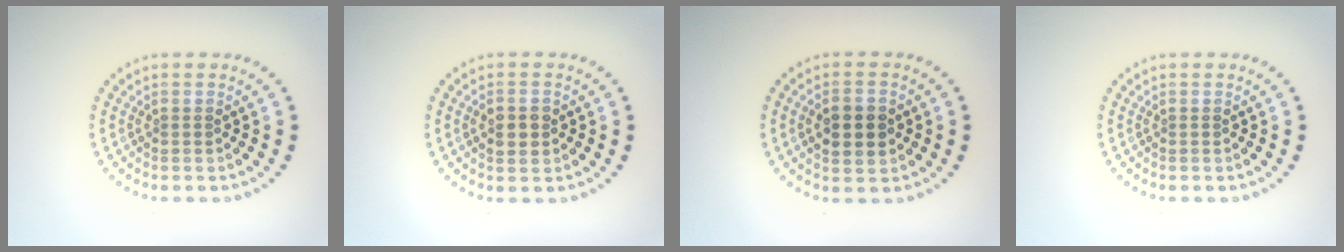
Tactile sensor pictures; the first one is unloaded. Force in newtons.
{"total": 2.5, "press": 2.5, "slide": 0.1}
{"total": 3.7, "press": 3.7, "slide": 0.3}
{"total": 0.0}